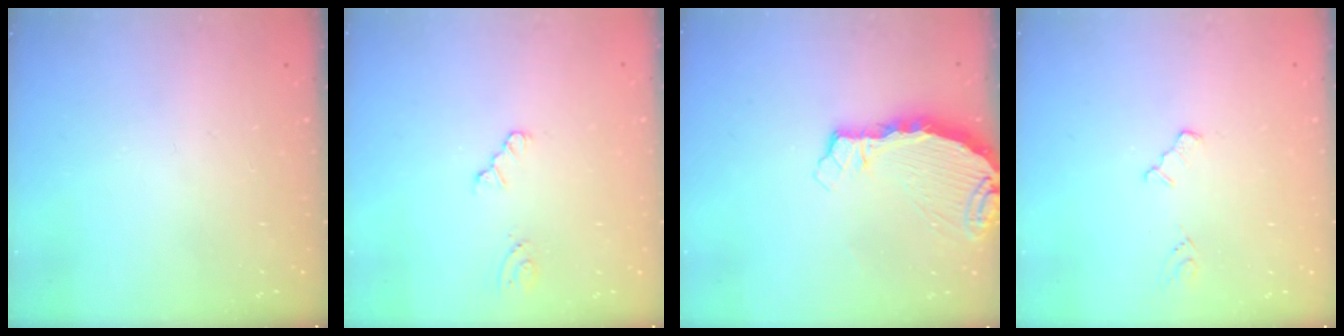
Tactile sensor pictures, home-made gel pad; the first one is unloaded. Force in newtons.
{"total": 1.9, "press": 1.9, "slide": 0.3}
{"total": 4.8, "press": 4.8, "slide": 0.4}
{"total": 3.8, "press": 3.7, "slide": 0.5}